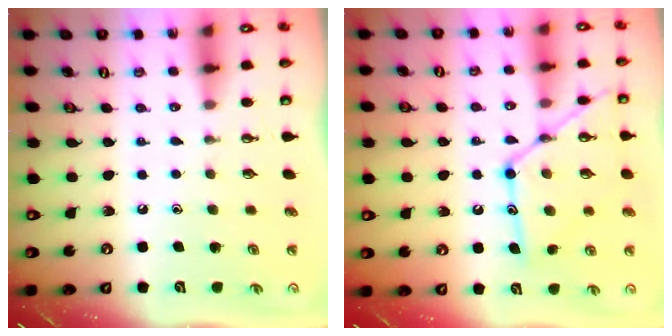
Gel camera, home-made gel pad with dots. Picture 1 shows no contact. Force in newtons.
{"total": 17.5, "press": 17.4, "slide": 1.5}